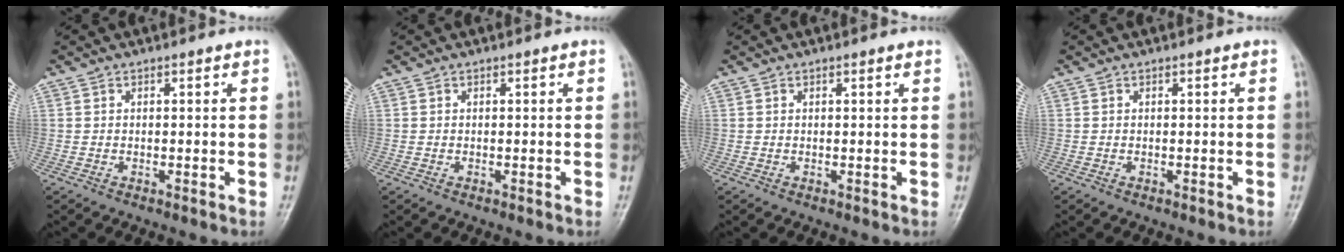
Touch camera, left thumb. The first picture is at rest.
{"total": 0.0}
{"total": 0.6, "force": [0.4, 0.0, 0.4], "torque": [-0.007, 0.001, 0.005]}
{"total": 0.0}